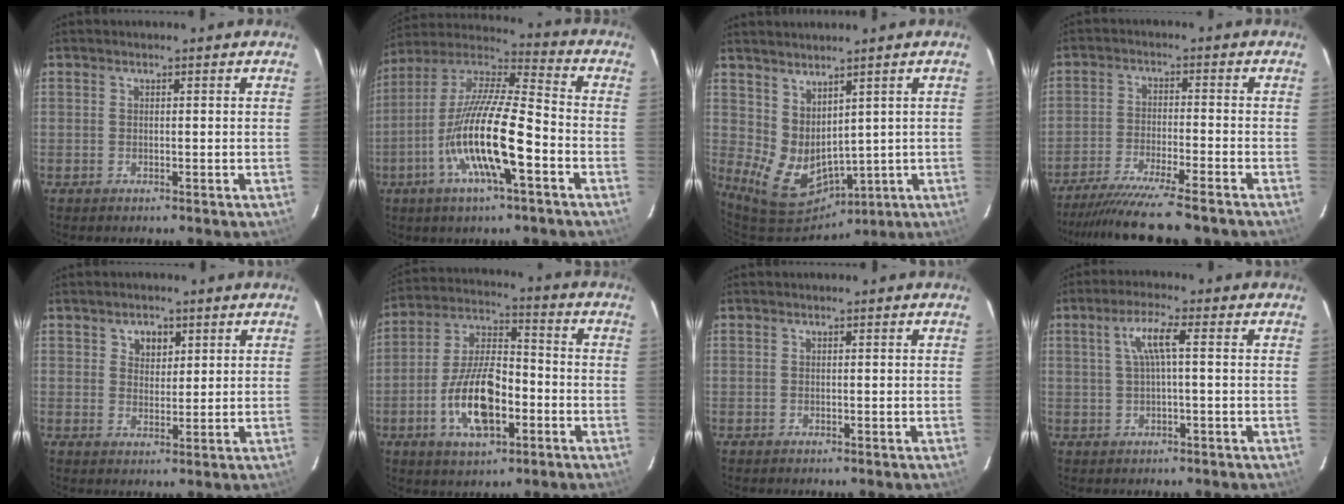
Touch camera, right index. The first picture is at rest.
{"total": 17.6, "force": [-6.4, 3.3, 16.0], "torque": [-0.310, -0.015, -0.129]}
{"total": 8.8, "force": [2.6, 5.9, 6.0], "torque": [-0.113, -0.015, 0.074]}
{"total": 14.4, "force": [-12.6, 0.4, 6.9], "torque": [-0.146, -0.025, -0.208]}
{"total": 3.5, "force": [1.8, 2.7, 1.5], "torque": [-0.016, 0.007, 0.031]}
{"total": 14.3, "force": [-4.8, 6.5, 11.7], "torque": [-0.236, 0.008, -0.082]}
{"total": 0.0}
{"total": 4.8, "force": [0.6, 0.2, 4.7], "torque": [-0.093, 0.007, 0.014]}